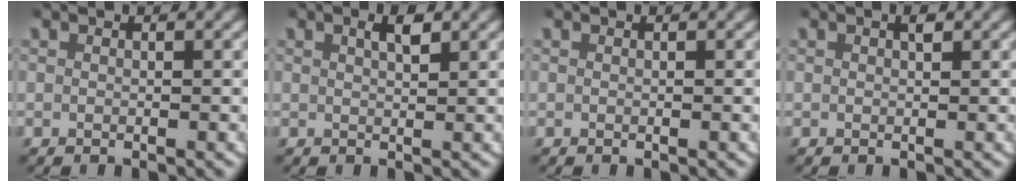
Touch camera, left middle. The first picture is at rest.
{"total": 1.7, "force": [0.9, 0.6, 1.4], "torque": [-0.023, 0.004, 0.013]}
{"total": 0.0}
{"total": 0.6, "force": [0.4, 0.2, 0.5], "torque": [-0.007, 0.002, 0.005]}